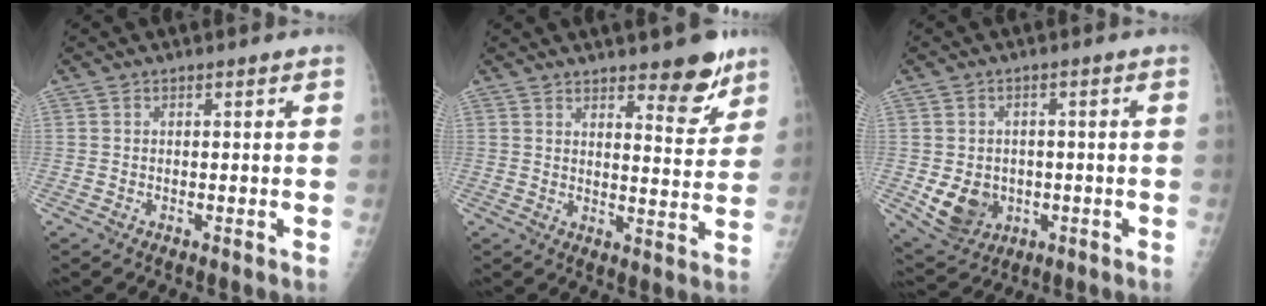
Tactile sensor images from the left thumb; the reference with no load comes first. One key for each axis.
{"total": 8.5, "fx": 6.0, "fy": 2.7, "fz": 5.4, "tx": -0.044, "ty": -0.043, "tz": 0.085}
{"total": 8.0, "fx": -1.7, "fy": 6.7, "fz": 4.0, "tx": -0.047, "ty": 0.004, "tz": -0.008}